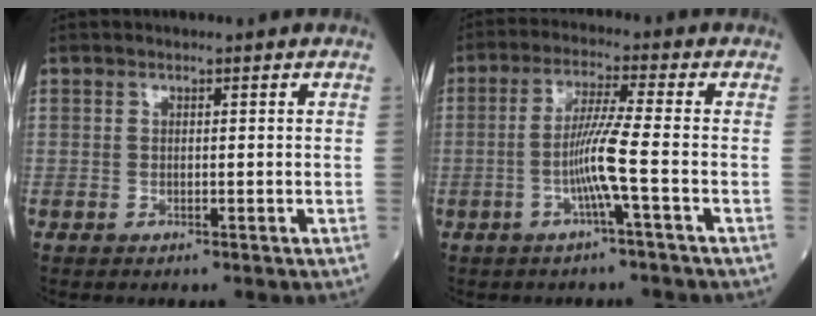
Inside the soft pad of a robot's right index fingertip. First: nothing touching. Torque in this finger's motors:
{"motor_torque": [-0.02, -0.06, 0.14, 0.10]}